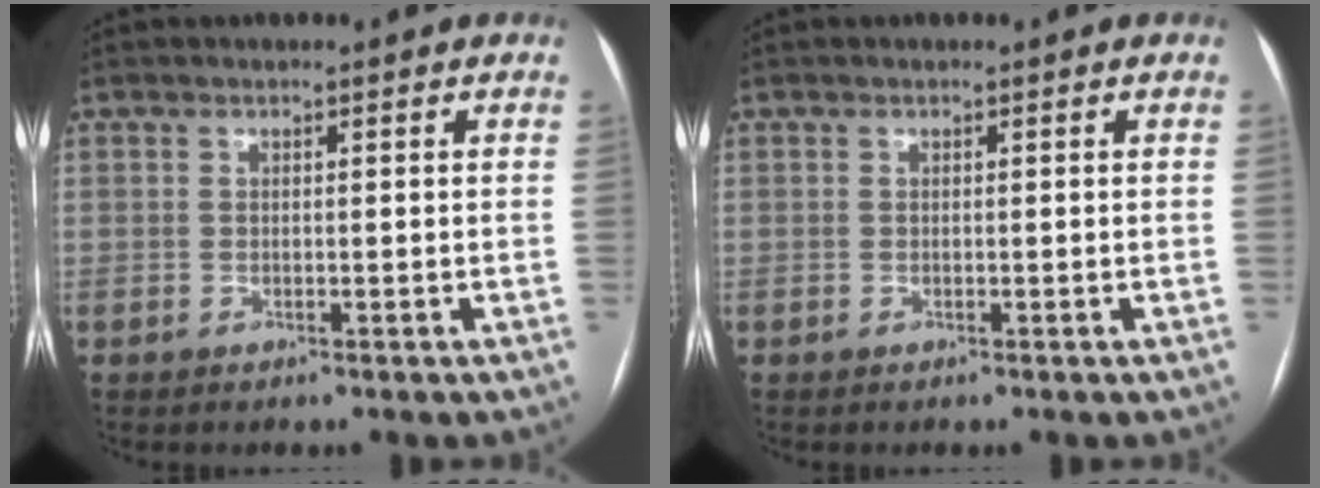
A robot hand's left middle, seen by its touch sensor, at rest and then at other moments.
{"total": 0.0}